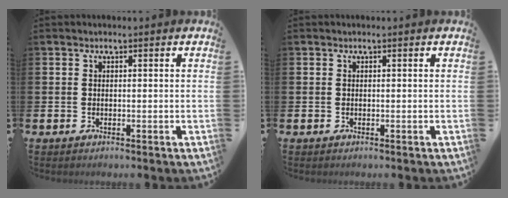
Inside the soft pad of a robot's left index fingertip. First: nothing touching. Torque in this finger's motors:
{"motor_torque": [0.00, 0.00, 0.00, -0.01]}